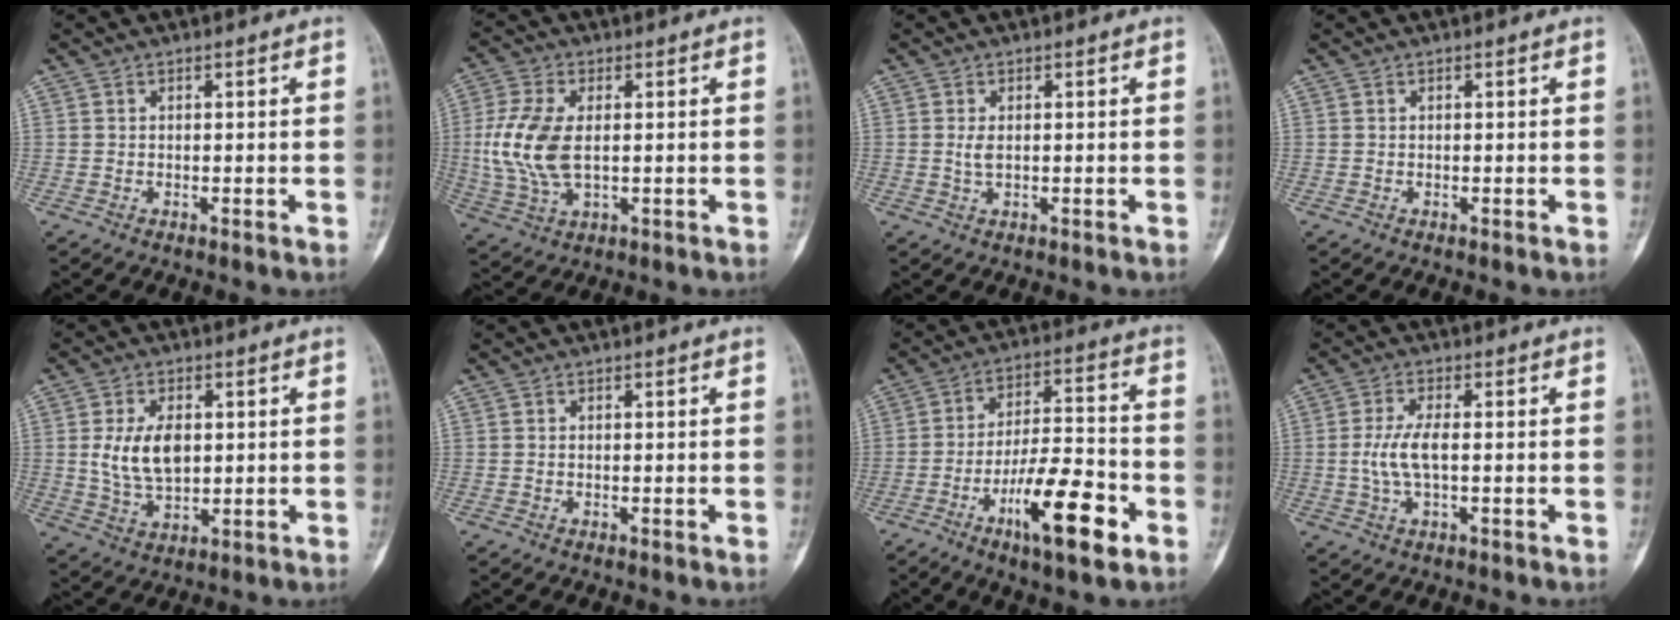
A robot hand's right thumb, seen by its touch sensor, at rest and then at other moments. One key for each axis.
{"total": 11.4, "fx": 0.6, "fy": 6.3, "fz": 9.5, "tx": -0.215, "ty": -0.002, "tz": 0.015}
{"total": 1.6, "fx": 0.2, "fy": 0.8, "fz": 1.4, "tx": -0.029, "ty": 0.000, "tz": 0.008}
{"total": 0.0}
{"total": 9.5, "fx": 1.2, "fy": 5.7, "fz": 7.4, "tx": -0.130, "ty": -0.009, "tz": 0.031}
{"total": 0.0}
{"total": 16.0, "fx": -7.3, "fy": 4.6, "fz": 13.5, "tx": -0.222, "ty": 0.040, "tz": -0.117}
{"total": 5.6, "fx": -0.3, "fy": 2.0, "fz": 5.3, "tx": -0.121, "ty": 0.006, "tz": -0.007}